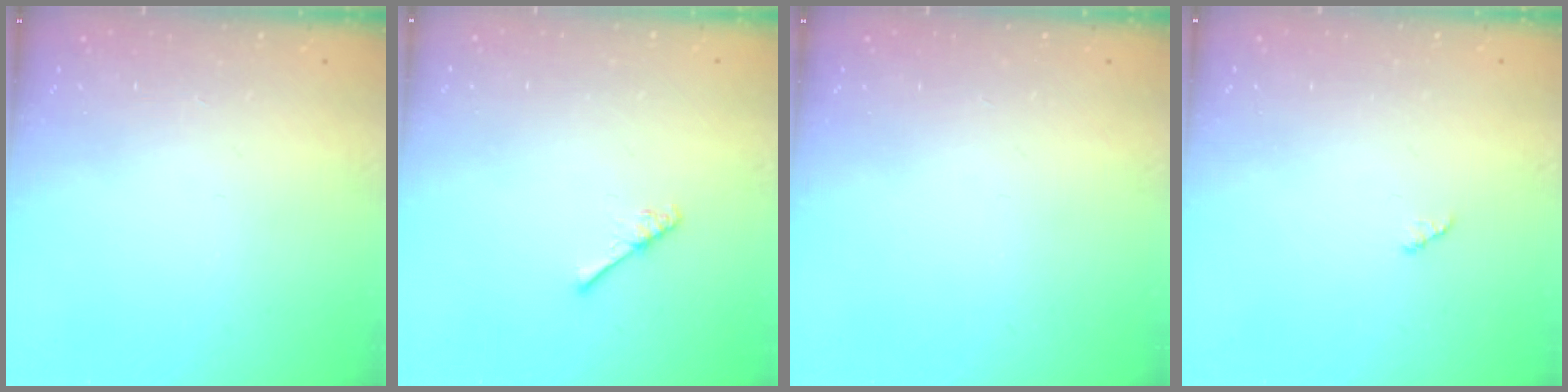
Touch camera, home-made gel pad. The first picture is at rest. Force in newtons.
{"total": 2.9, "press": 2.9, "slide": 0.4}
{"total": 0.0}
{"total": 1.3, "press": 1.3, "slide": 0.2}